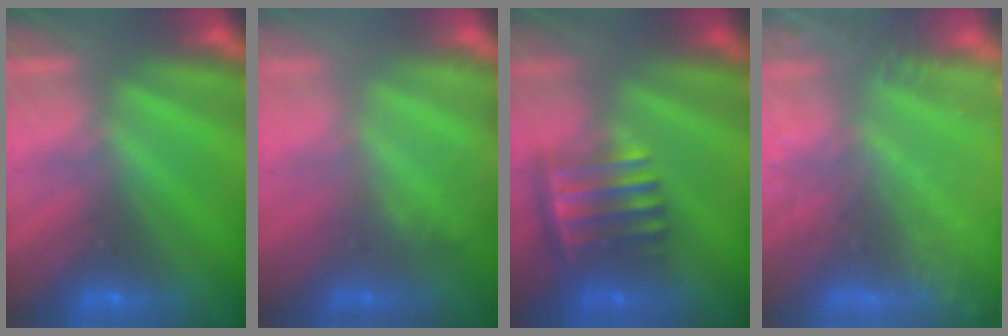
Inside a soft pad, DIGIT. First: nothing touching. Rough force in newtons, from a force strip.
{"total": 2.8}
{"total": 3.7}
{"total": 6.5}